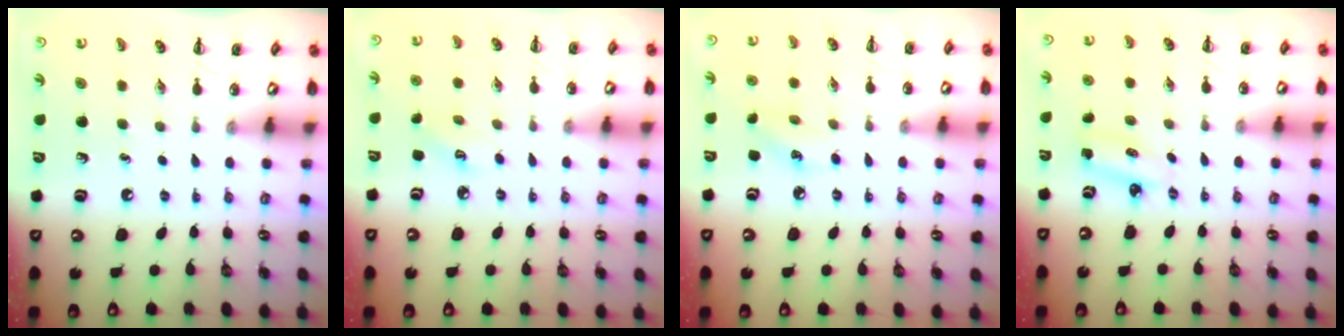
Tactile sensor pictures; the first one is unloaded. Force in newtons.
{"total": 2.9, "press": 2.8, "slide": 0.8}
{"total": 5.2, "press": 5.0, "slide": 1.4}
{"total": 2.6, "press": 2.6, "slide": 0.5}